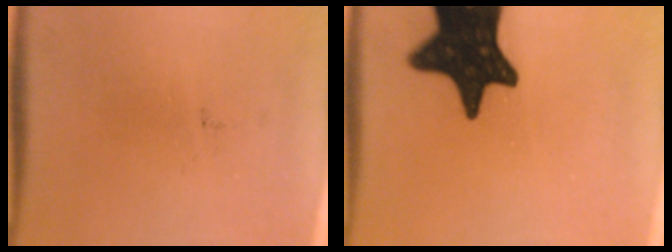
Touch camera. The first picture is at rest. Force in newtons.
{"total": 18.4}